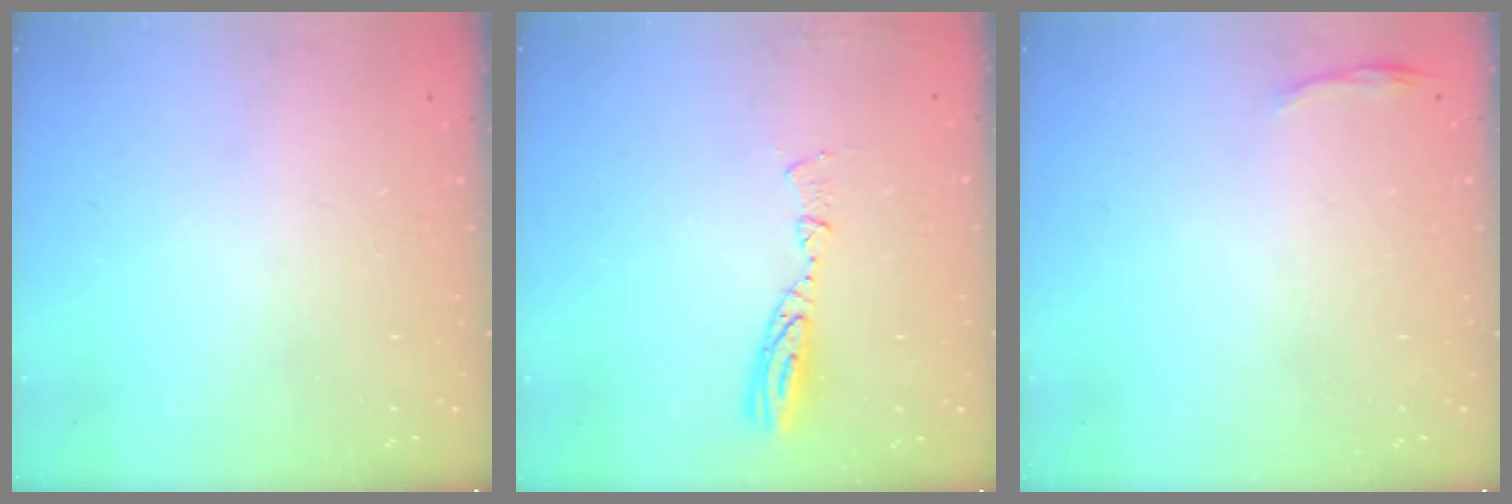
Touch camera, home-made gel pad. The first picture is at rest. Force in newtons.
{"total": 8.0, "press": 8.0, "slide": 0.7}
{"total": 3.6, "press": 3.5, "slide": 0.7}